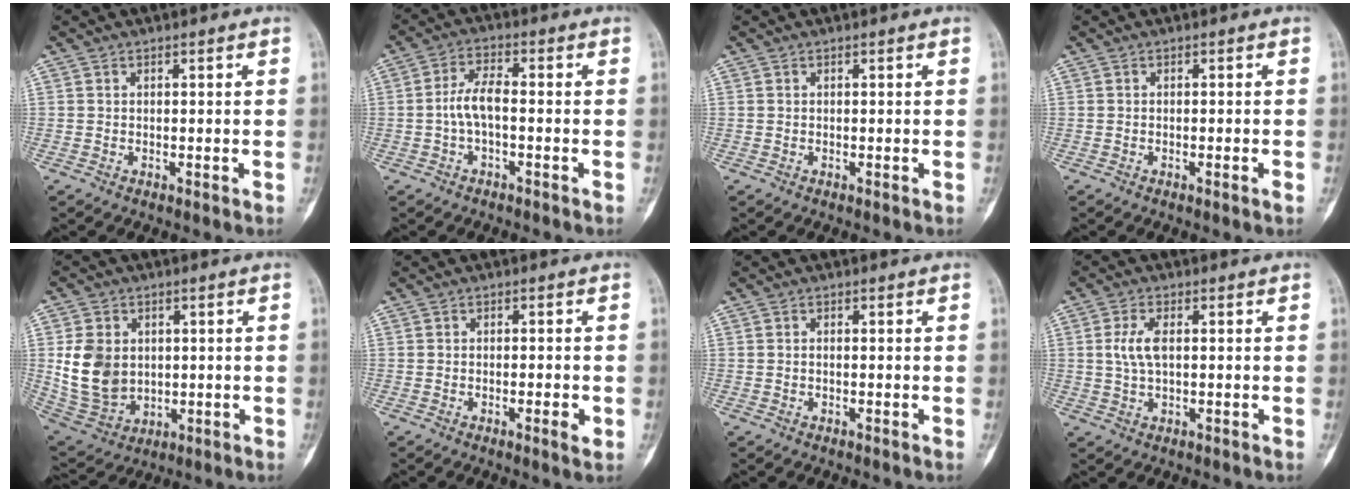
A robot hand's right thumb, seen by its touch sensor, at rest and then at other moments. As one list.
[{"total": 5.1, "force": [-1.0, 2.1, 4.5], "torque": [-0.091, 0.022, -0.025]}, {"total": 0.0}, {"total": 1.1, "force": [-0.4, 0.1, 1.0], "torque": [-0.018, 0.001, -0.004]}, {"total": 11.8, "force": [1.5, 9.2, 7.2], "torque": [-0.117, -0.010, 0.050]}, {"total": 2.6, "force": [-0.7, 0.6, 2.4], "torque": [-0.039, -0.002, -0.011]}, {"total": 0.0}, {"total": 4.5, "force": [0.6, 2.1, 3.9], "torque": [-0.089, 0.001, 0.012]}]